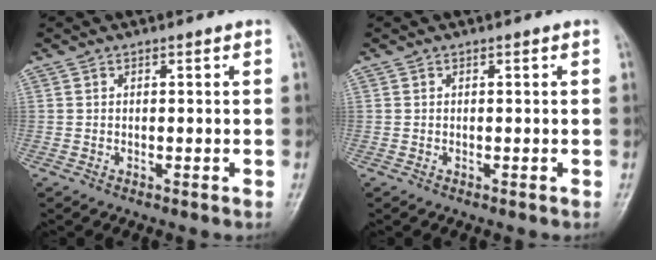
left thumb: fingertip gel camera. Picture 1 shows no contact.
{"total": 0.0}